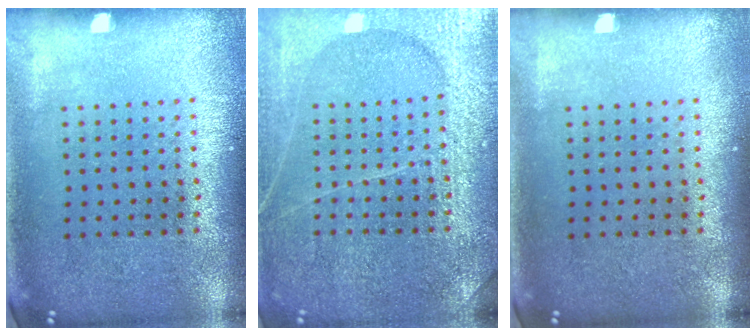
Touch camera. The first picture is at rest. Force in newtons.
{"total": 4.0, "press": 3.9, "slide": 0.5}
{"total": 0.0}